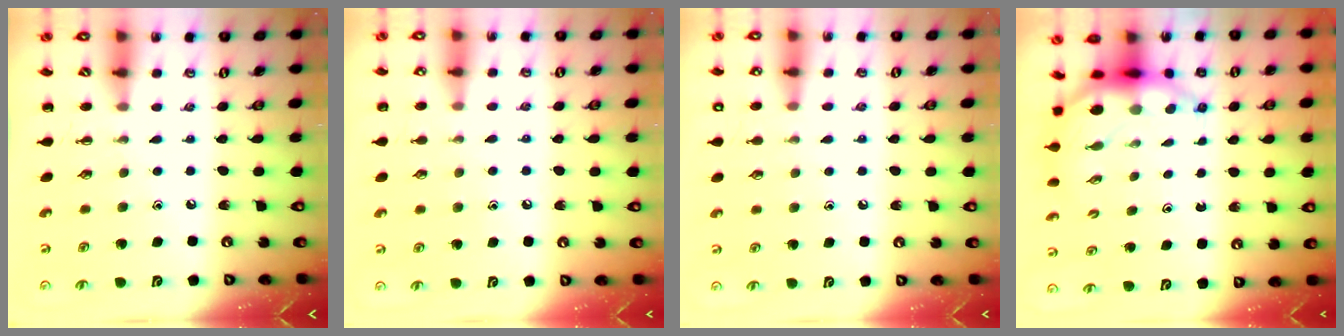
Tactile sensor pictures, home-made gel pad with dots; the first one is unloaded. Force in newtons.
{"total": 6.2, "press": 5.9, "slide": 1.9}
{"total": 7.9, "press": 7.6, "slide": 2.3}
{"total": 6.9, "press": 6.8, "slide": 1.2}